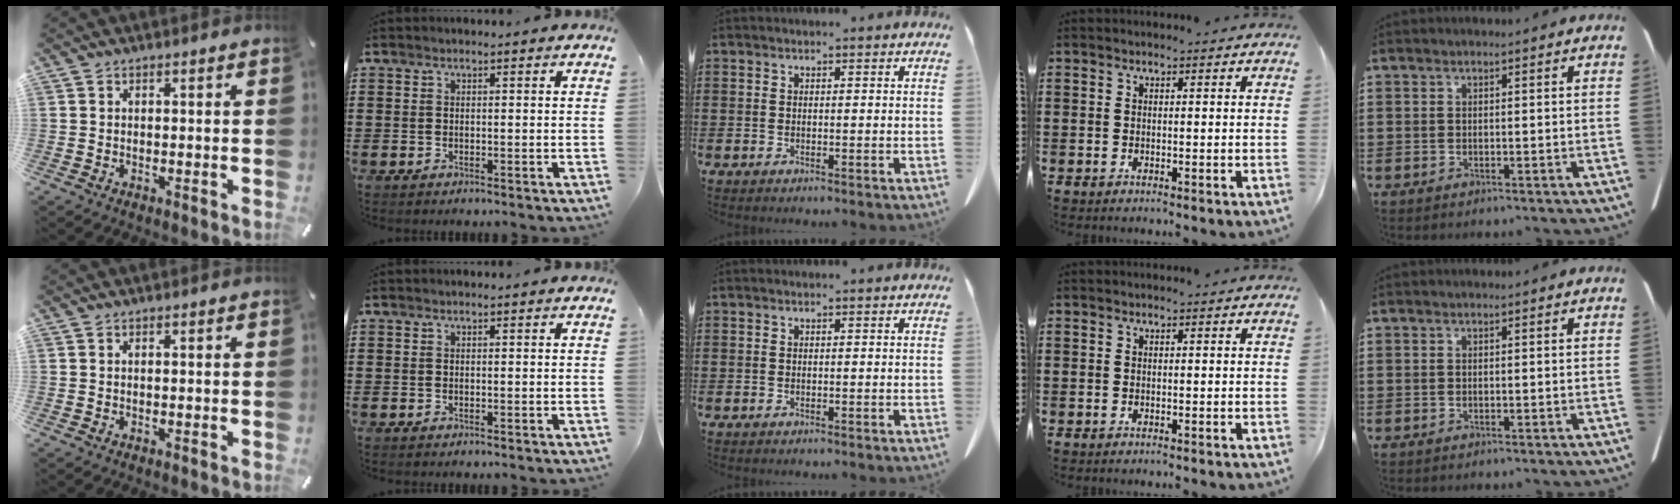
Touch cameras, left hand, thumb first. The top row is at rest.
{}